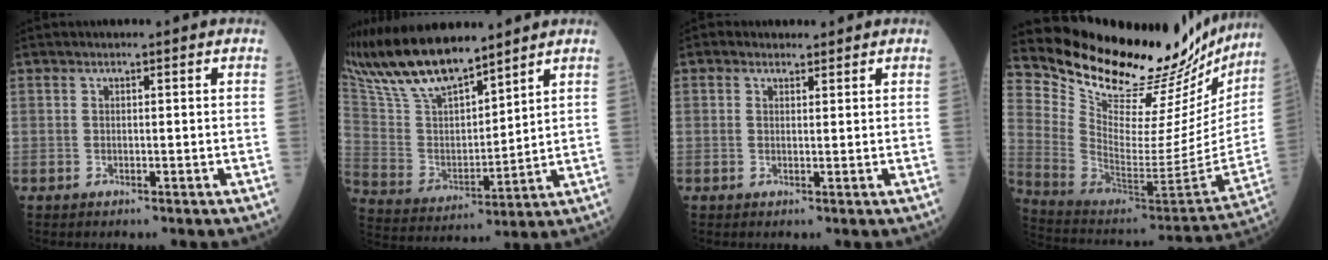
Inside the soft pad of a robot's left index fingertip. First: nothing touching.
{"total": 18.1, "force": [15.4, 4.0, 8.7], "torque": [-0.186, 0.016, 0.302]}
{"total": 1.5, "force": [1.0, 1.2, 0.2], "torque": [-0.003, 0.007, 0.010]}
{"total": 31.4, "force": [28.1, 7.4, 11.8], "torque": [-0.199, -0.103, 0.391]}